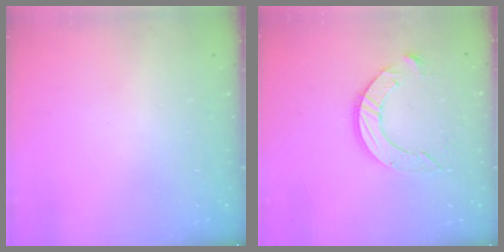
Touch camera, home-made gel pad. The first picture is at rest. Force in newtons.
{"total": 10.0, "press": 10.0, "slide": 1.0}